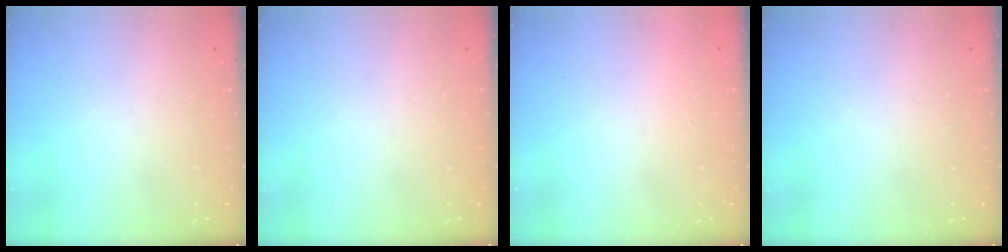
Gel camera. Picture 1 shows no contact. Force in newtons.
{"total": 0.0}
{"total": 1.7, "press": 1.7, "slide": 0.1}
{"total": 0.0}